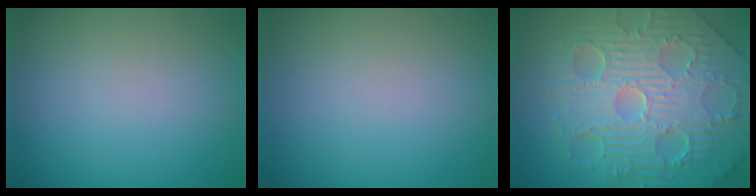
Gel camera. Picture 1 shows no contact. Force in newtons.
{"total": 0.0}
{"total": 11.7, "press": 7.7, "slide": 8.8}